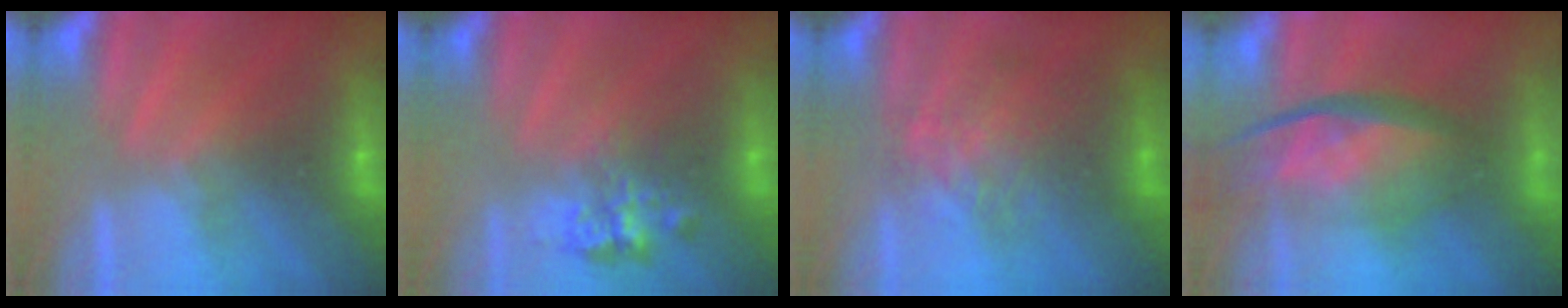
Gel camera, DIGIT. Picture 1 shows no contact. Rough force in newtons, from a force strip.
{"total": 2.4}
{"total": 2.2}
{"total": 7.5}